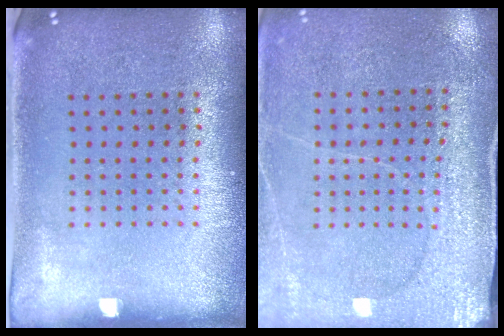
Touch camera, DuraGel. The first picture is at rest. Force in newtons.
{"total": 3.0, "press": 3.0, "slide": 0.1}